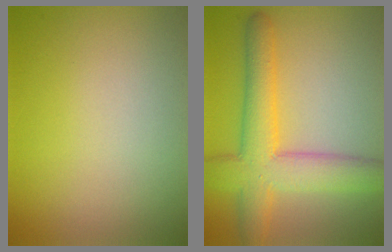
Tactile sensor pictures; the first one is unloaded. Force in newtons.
{"total": 7.6, "press": 7.6, "slide": 0.2}